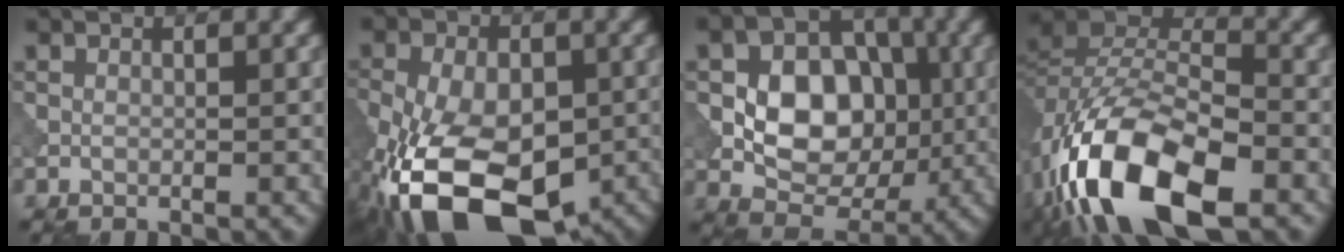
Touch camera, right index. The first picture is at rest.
{"total": 17.8, "force": [-8.2, 9.9, 12.3], "torque": [-0.232, -0.046, -0.122]}
{"total": 8.4, "force": [-0.5, 6.2, 5.7], "torque": [-0.088, 0.004, -0.015]}
{"total": 15.4, "force": [-8.0, 7.0, 11.1], "torque": [-0.223, -0.015, -0.156]}